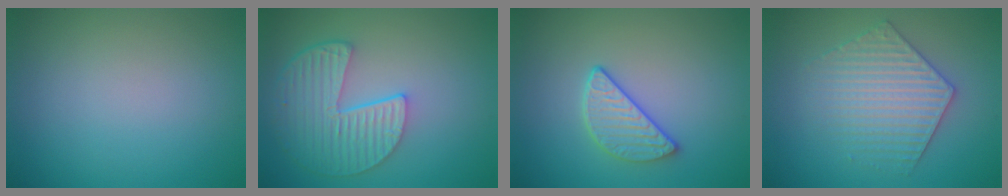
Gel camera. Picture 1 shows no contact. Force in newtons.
{"total": 5.6, "press": 4.3, "slide": 3.5}
{"total": 2.9, "press": 2.6, "slide": 1.3}
{"total": 4.0, "press": 3.9, "slide": 0.7}